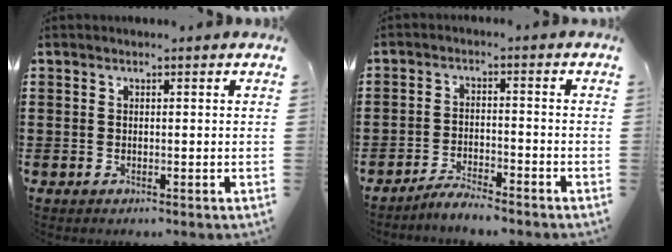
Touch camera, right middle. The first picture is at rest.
{"total": 3.4, "force": [-3.3, 0.0, 0.8], "torque": [-0.018, 0.003, -0.067]}